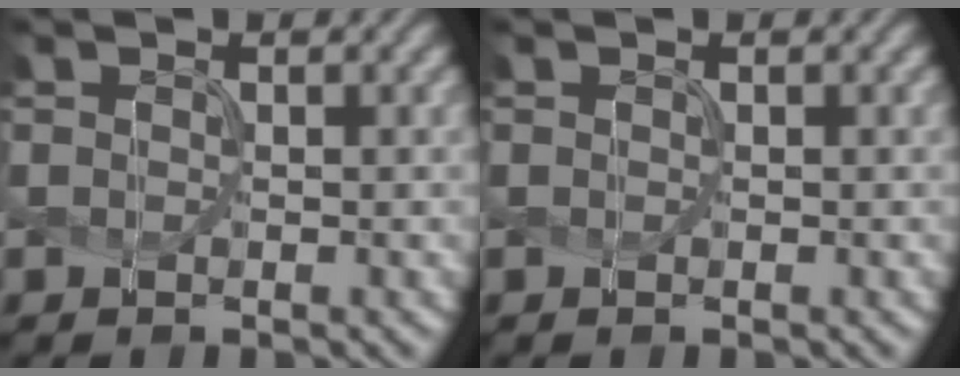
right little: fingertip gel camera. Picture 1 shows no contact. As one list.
[{"total": 0.0}]